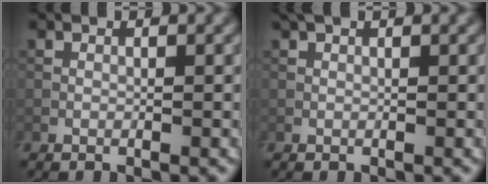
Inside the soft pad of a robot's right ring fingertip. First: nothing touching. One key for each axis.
{"total": 1.7, "fx": 1.2, "fy": 0.5, "fz": 1.1, "tx": -0.022, "ty": 0.003, "tz": 0.012}